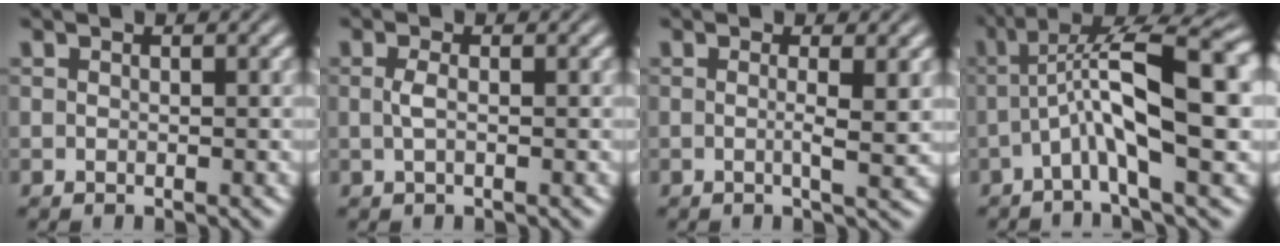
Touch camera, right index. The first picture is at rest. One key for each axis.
{"total": 1.4, "fx": -0.2, "fy": -1.1, "fz": 0.8, "tx": -0.015, "ty": -0.004, "tz": 0.003}
{"total": 1.8, "fx": 0.2, "fy": -0.9, "fz": 1.5, "tx": -0.026, "ty": -0.008, "tz": 0.003}
{"total": 8.8, "fx": 0.8, "fy": 2.1, "fz": 8.4, "tx": -0.130, "ty": 0.006, "tz": 0.017}